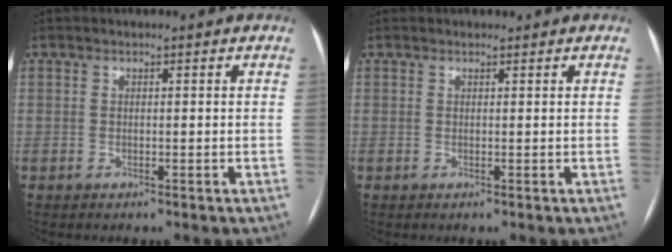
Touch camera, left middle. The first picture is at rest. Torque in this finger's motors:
{"motor_torque": [-0.21, 0.20, -0.13, -0.01]}